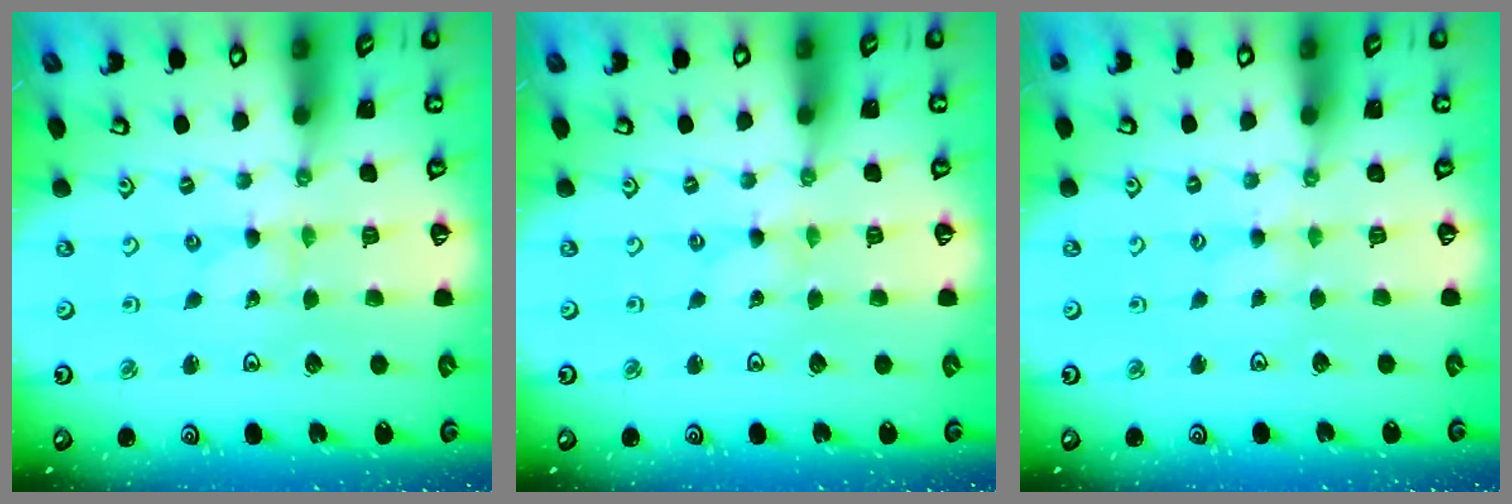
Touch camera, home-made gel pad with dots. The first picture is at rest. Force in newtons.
{"total": 0.0}
{"total": 1.7, "press": 1.7, "slide": 0.2}